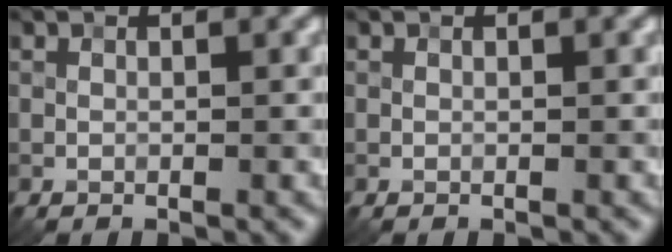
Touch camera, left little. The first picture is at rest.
{"total": 0.0}